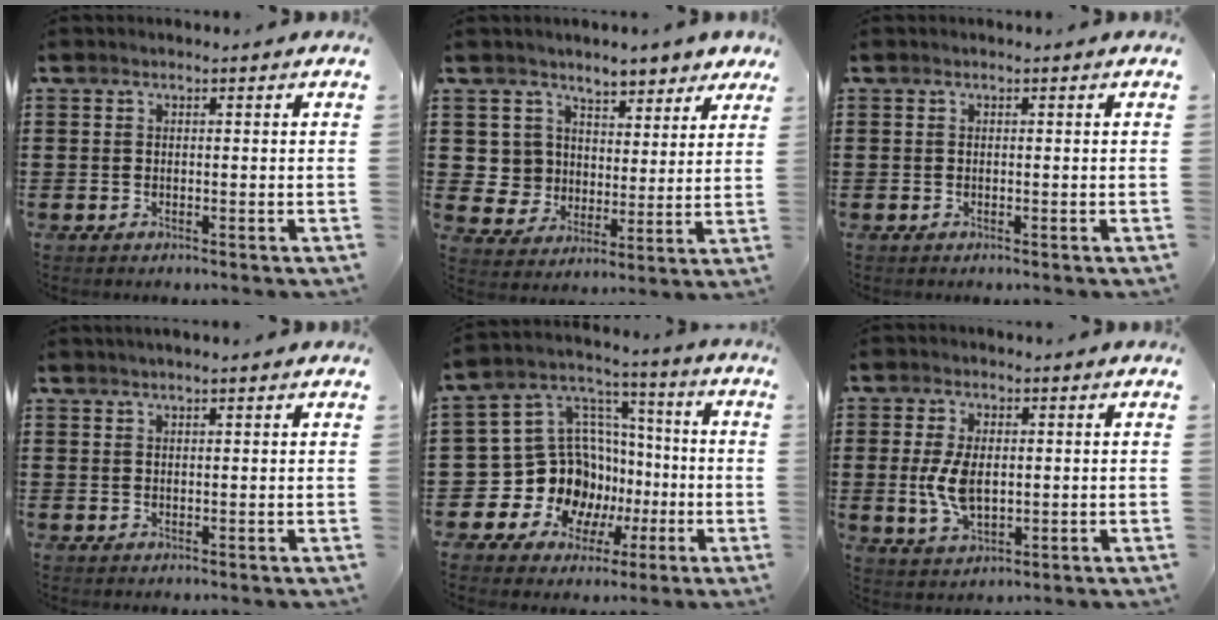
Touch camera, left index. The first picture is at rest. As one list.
[{"total": 6.8, "force": [5.4, 3.9, -1.3], "torque": [-0.026, -0.044, 0.104]}, {"total": 0.0}, {"total": 1.0, "force": [0.8, 0.0, 0.7], "torque": [-0.013, 0.000, 0.015]}, {"total": 13.6, "force": [-3.0, 12.4, 4.7], "torque": [-0.143, -0.019, -0.030]}, {"total": 6.8, "force": [0.2, 3.7, 5.7], "torque": [-0.136, -0.001, -0.001]}]